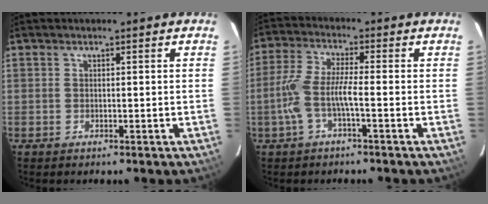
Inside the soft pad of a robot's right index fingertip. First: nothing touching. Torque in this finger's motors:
{"motor_torque": [0.83, -0.42, 0.56, 0.15]}